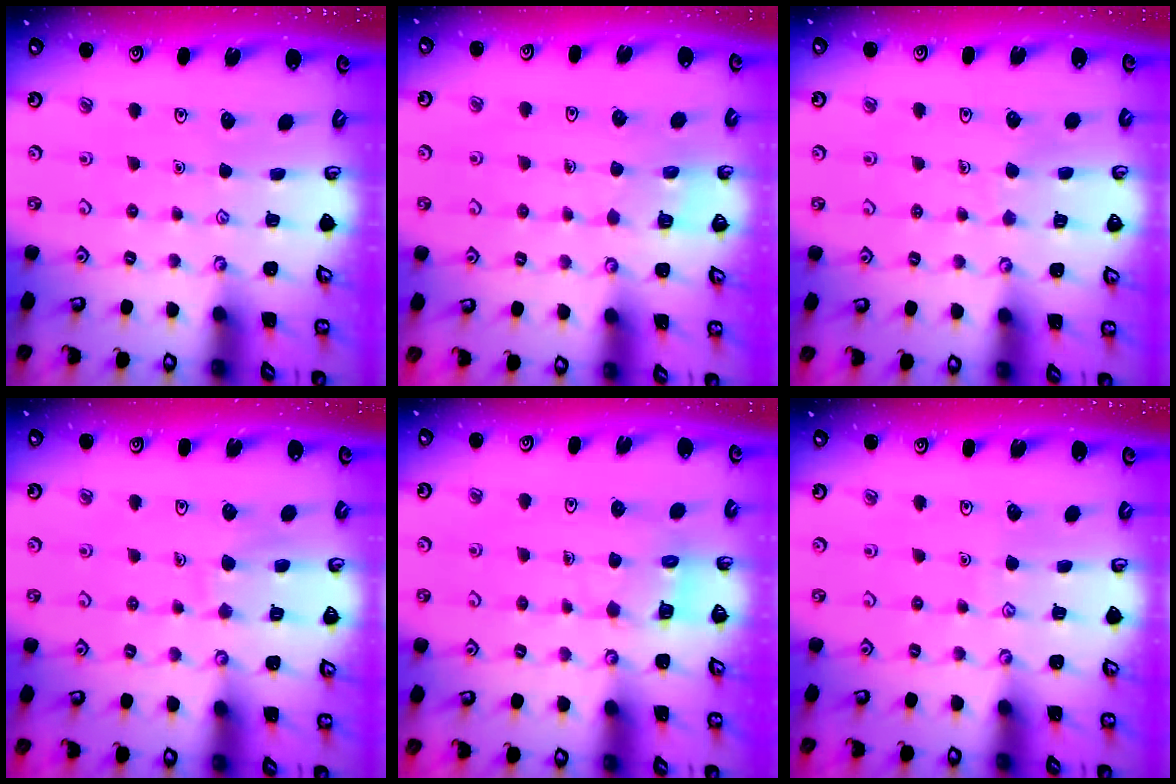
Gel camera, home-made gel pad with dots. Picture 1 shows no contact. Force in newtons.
{"total": 2.8, "press": 2.8, "slide": 0.1}
{"total": 3.5, "press": 3.5, "slide": 0.3}
{"total": 6.7, "press": 6.6, "slide": 0.7}
{"total": 6.3, "press": 6.3, "slide": 0.6}
{"total": 2.6, "press": 2.5, "slide": 0.3}